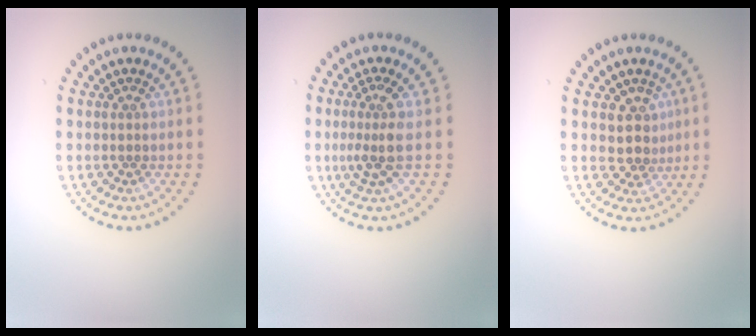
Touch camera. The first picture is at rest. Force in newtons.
{"total": 2.7, "press": 1.9, "slide": 1.8}
{"total": 2.7, "press": 2.3, "slide": 1.4}